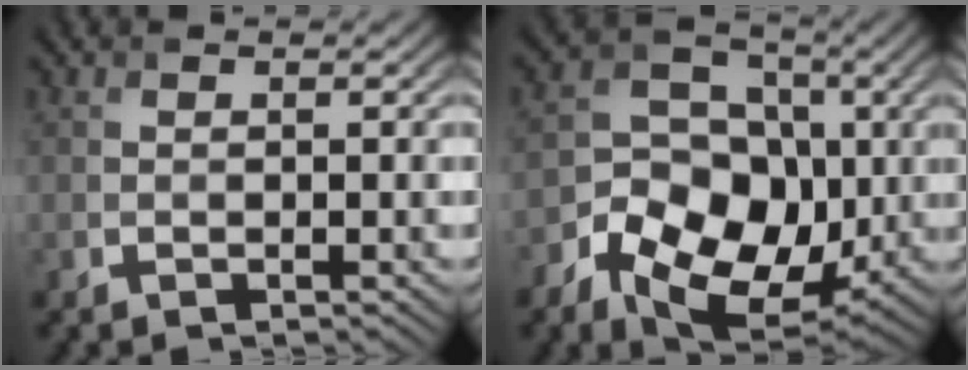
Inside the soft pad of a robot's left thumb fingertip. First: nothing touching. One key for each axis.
{"total": 13.6, "fx": -3.9, "fy": 10.3, "fz": 7.9, "tx": -0.148, "ty": -0.035, "tz": -0.074}